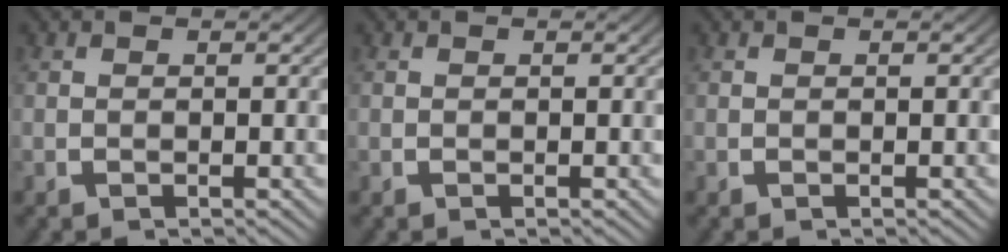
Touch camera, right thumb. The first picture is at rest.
{"total": 0.0}
{"total": 0.0}